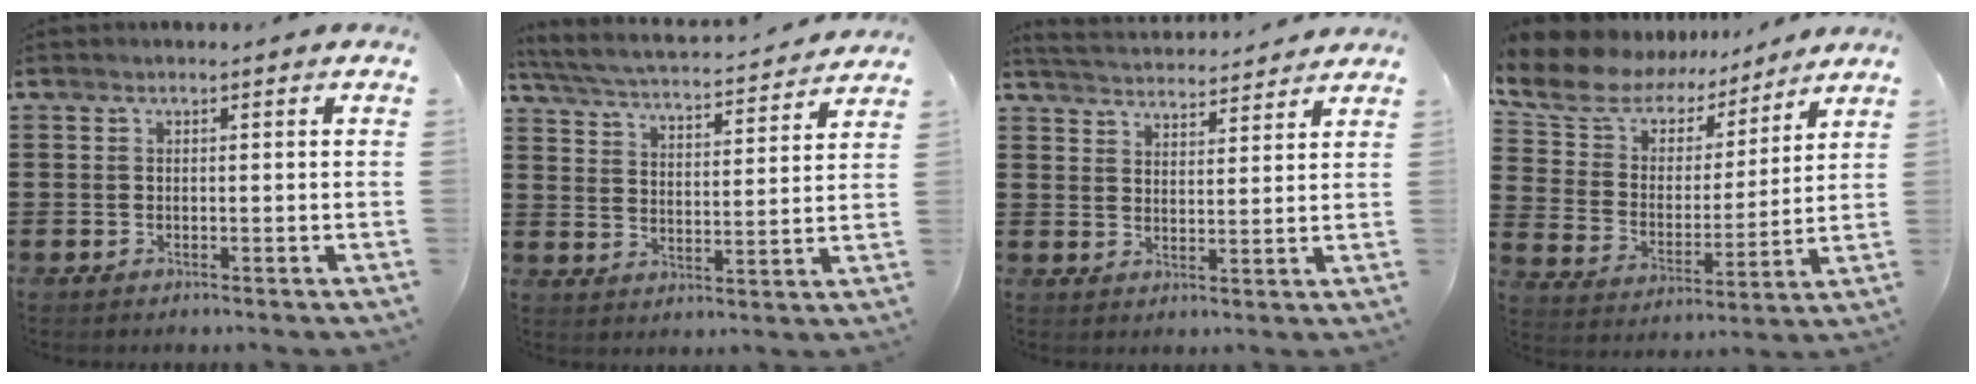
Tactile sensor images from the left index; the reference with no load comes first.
{"total": 4.5, "force": [4.2, 0.0, 1.4], "torque": [-0.049, -0.031, 0.066]}
{"total": 3.8, "force": [3.8, 0.0, 0.1], "torque": [-0.017, -0.022, 0.066]}
{"total": 8.6, "force": [7.3, 4.1, 1.7], "torque": [-0.081, -0.047, 0.129]}